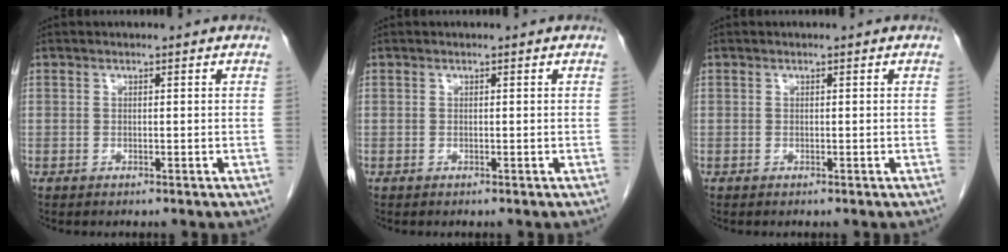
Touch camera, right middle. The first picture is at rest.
{"total": 0.0}
{"total": 0.0}